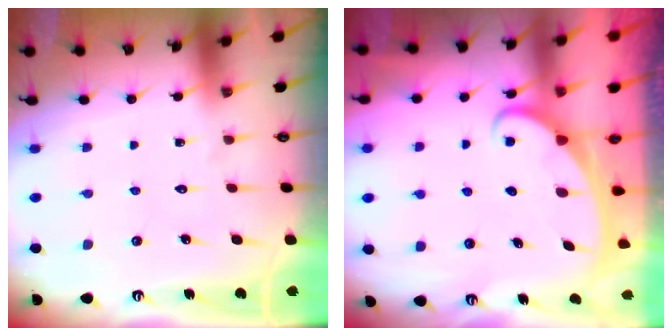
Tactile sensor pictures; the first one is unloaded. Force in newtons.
{"total": 2.6, "press": 2.6, "slide": 0.3}